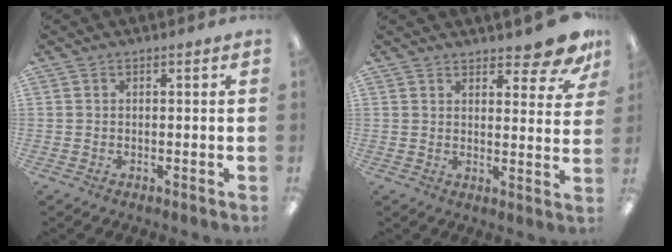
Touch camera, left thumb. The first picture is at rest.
{"total": 8.5, "force": [7.2, 2.3, 3.9], "torque": [-0.031, -0.056, 0.123]}